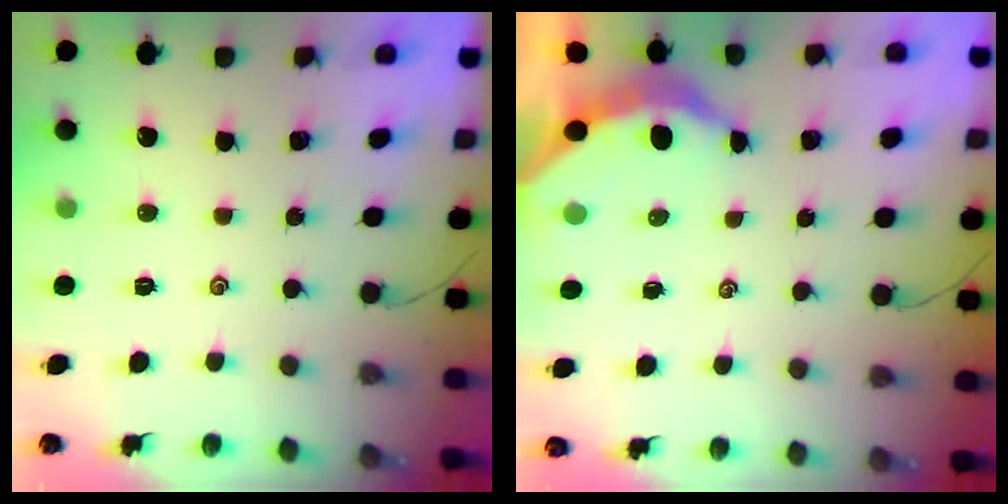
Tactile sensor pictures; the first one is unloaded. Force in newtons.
{"total": 3.7, "press": 3.7, "slide": 0.4}